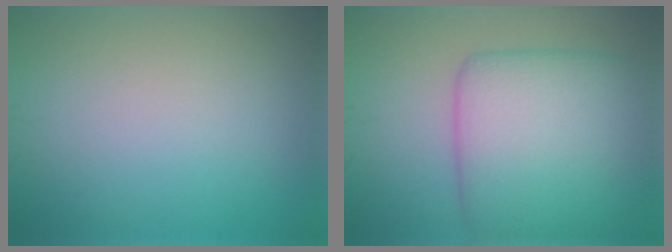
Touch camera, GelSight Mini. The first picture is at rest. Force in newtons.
{"total": 8.9, "press": 8.9, "slide": 0.2}